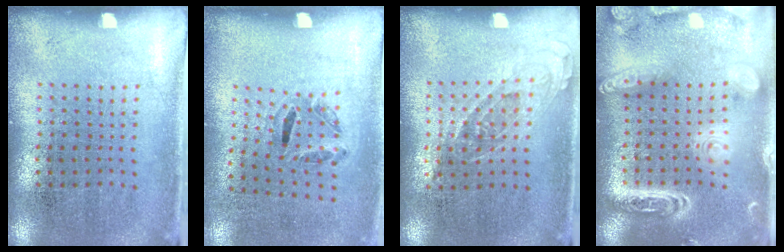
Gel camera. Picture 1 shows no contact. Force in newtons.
{"total": 1.2, "press": 0.6, "slide": 1.0}
{"total": 0.7, "press": 0.7, "slide": 0.3}
{"total": 3.8, "press": 3.8, "slide": 0.3}